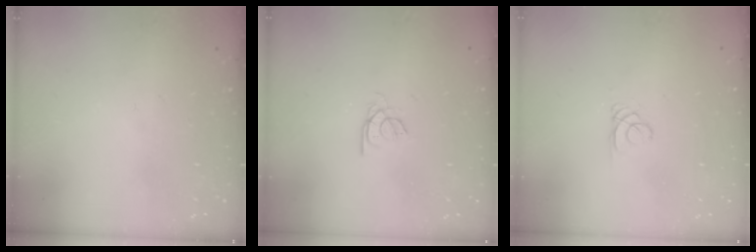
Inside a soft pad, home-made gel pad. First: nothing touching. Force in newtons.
{"total": 2.0, "press": 1.9, "slide": 0.4}
{"total": 0.6, "press": 0.6, "slide": 0.1}